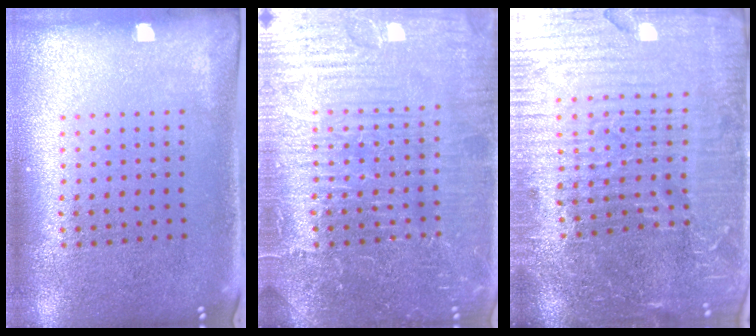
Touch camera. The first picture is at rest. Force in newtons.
{"total": 7.5, "press": 7.4, "slide": 0.9}
{"total": 6.4, "press": 5.6, "slide": 3.0}